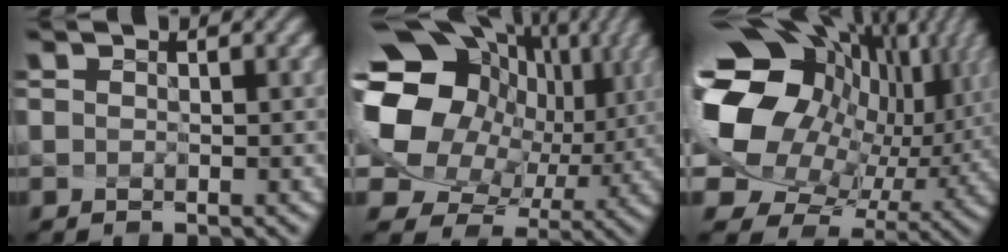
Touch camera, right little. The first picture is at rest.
{"total": 16.3, "force": [2.2, 13.0, 9.7], "torque": [-0.198, -0.026, 0.089]}
{"total": 16.3, "force": [3.3, 11.4, 11.3], "torque": [-0.224, -0.048, 0.129]}